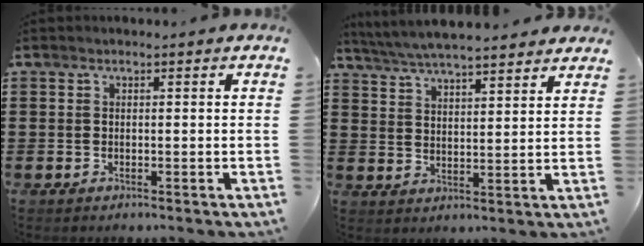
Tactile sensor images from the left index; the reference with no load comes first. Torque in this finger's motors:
{"motor_torque": [2.14, 0.00, 0.60, 0.21]}